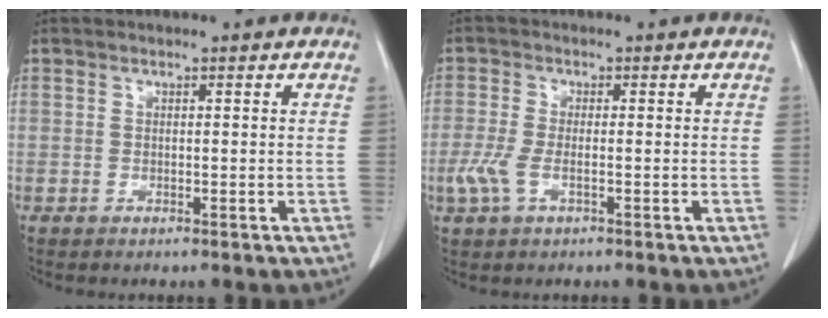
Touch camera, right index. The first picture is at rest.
{"total": 3.9, "force": [-1.3, 1.6, 3.3], "torque": [-0.090, -0.004, -0.025]}